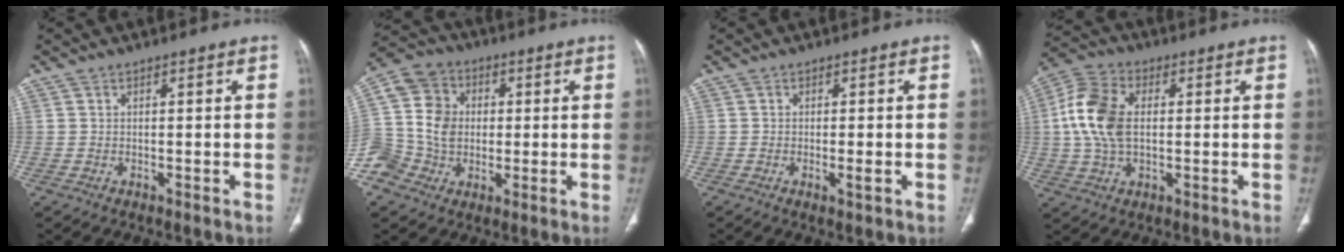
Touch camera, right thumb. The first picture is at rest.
{"total": 16.0, "force": [-0.7, 14.3, 7.1], "torque": [-0.141, 0.029, -0.010]}
{"total": 2.0, "force": [-0.6, 0.5, 1.8], "torque": [-0.031, -0.004, -0.010]}
{"total": 12.2, "force": [1.1, 7.5, 9.5], "torque": [-0.201, 0.016, 0.016]}